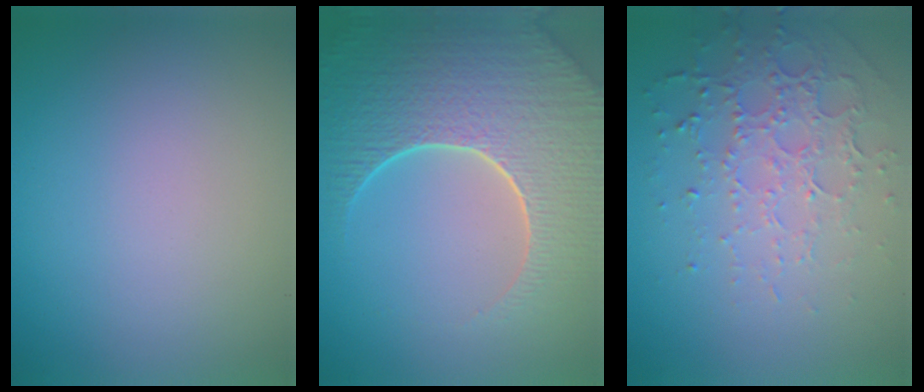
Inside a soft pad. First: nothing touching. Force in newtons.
{"total": 9.4, "press": 6.7, "slide": 6.6}
{"total": 4.7, "press": 3.3, "slide": 3.3}